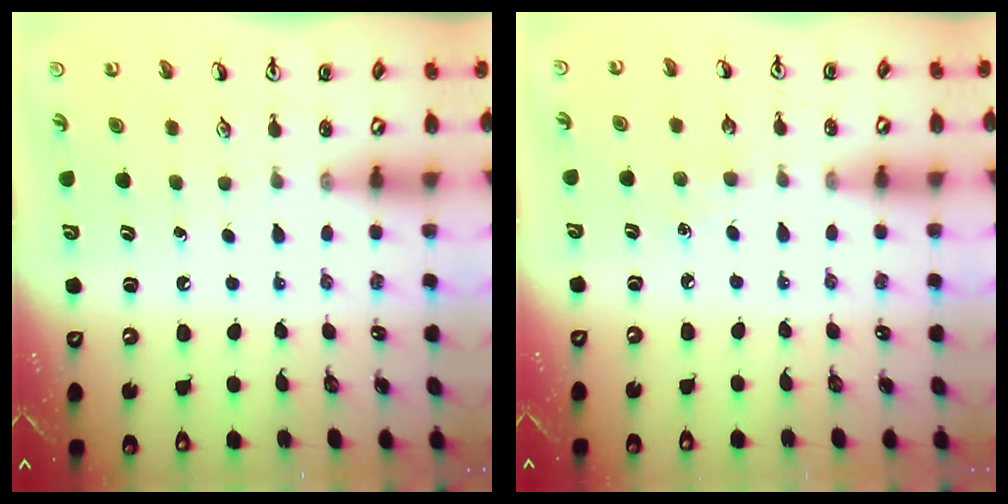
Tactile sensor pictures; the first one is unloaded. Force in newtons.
{"total": 2.9, "press": 2.9, "slide": 0.4}